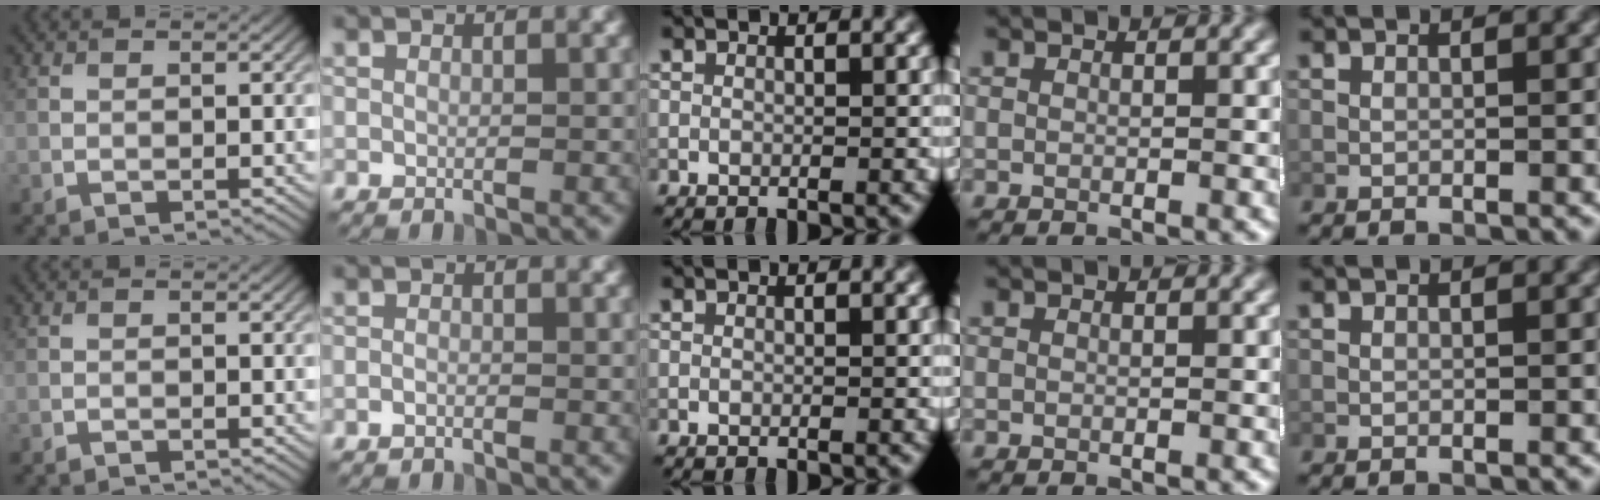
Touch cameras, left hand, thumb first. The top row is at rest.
{"thumb": {"total": 0.6, "force": [-0.6, 0.0, 0.0], "torque": [0.001, -0.001, -0.013]}, "index": {"total": 0.6, "force": [-0.5, 0.2, 0.3], "torque": [-0.006, 0.000, -0.011]}}